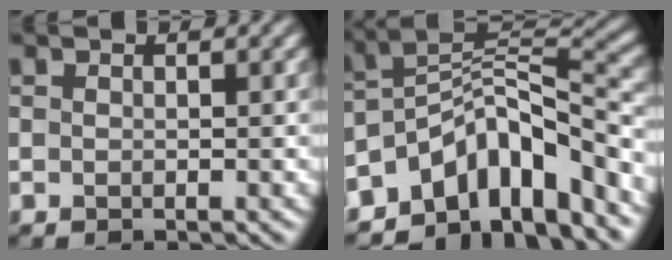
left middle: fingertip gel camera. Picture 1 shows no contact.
{"total": 9.4, "force": [-5.5, 4.4, 6.3], "torque": [-0.074, 0.012, -0.108]}